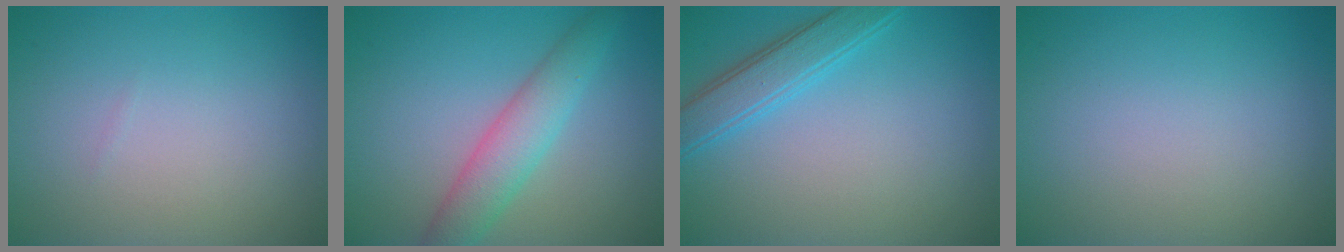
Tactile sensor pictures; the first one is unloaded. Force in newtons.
{"total": 4.1, "press": 4.1, "slide": 0.2}
{"total": 3.3, "press": 3.3, "slide": 0.1}
{"total": 0.0}